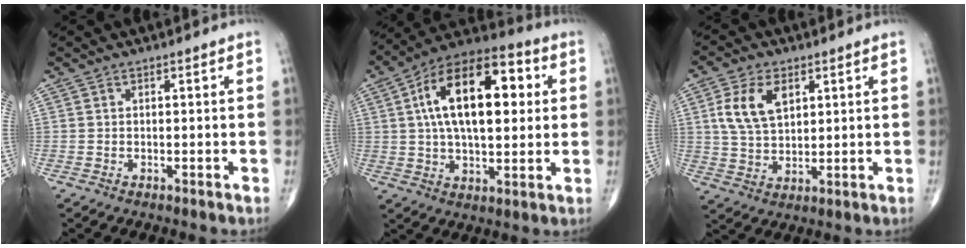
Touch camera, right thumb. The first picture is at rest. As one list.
[{"total": 20.9, "force": [4.2, 10.4, 17.6], "torque": [-0.272, 0.019, 0.059]}, {"total": 9.4, "force": [3.2, 5.7, 6.8], "torque": [-0.125, -0.006, 0.064]}]